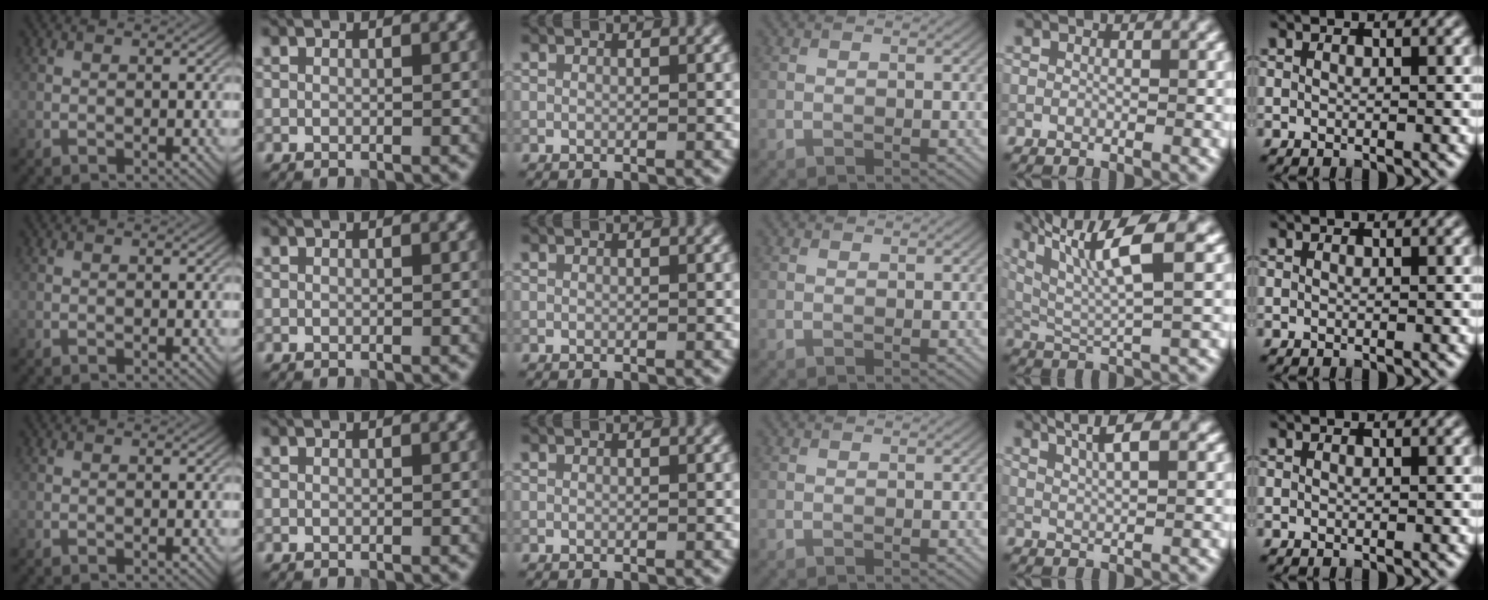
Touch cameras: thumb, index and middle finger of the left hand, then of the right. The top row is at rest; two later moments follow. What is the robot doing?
{"motion": "lift_and_place", "object": "calculator"}